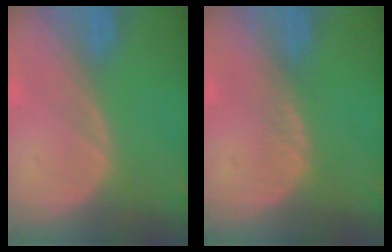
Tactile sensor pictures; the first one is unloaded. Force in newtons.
{"total": 0.9, "press": 0.9, "slide": 0.2}